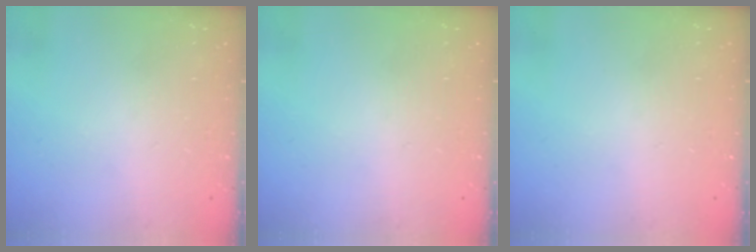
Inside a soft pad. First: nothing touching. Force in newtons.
{"total": 0.0}
{"total": 0.0}